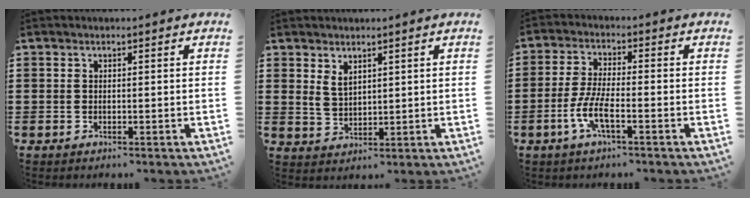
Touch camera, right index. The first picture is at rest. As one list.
[{"total": 2.8, "force": [1.9, 1.5, 1.5], "torque": [-0.034, 0.005, 0.035]}, {"total": 5.8, "force": [-2.8, 1.0, 5.0], "torque": [-0.125, -0.016, -0.060]}]